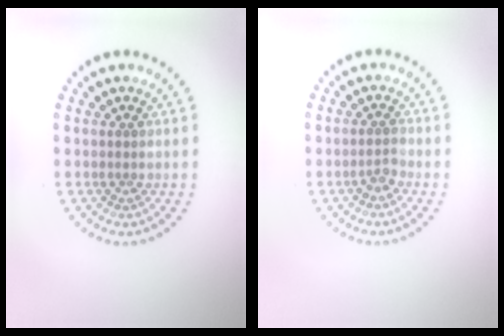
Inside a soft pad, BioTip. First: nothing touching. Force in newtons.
{"total": 1.1, "press": 0.8, "slide": 0.7}